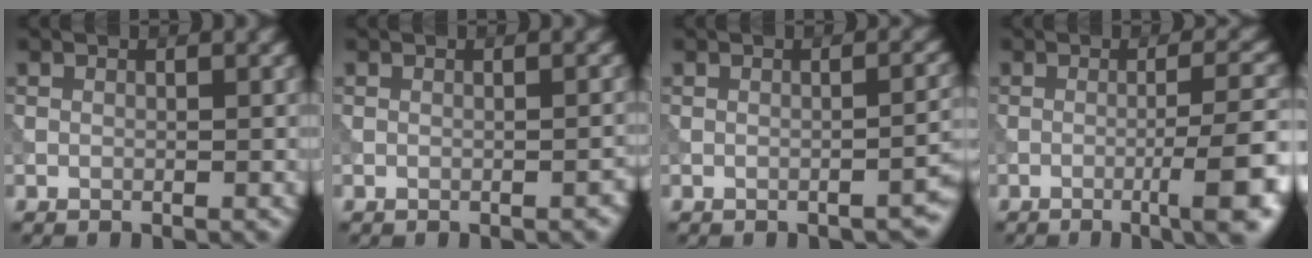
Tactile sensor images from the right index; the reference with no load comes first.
{"total": 0.7, "force": [-0.5, 0.2, 0.4], "torque": [-0.007, 0.002, -0.005]}
{"total": 2.5, "force": [-1.8, 0.7, 1.7], "torque": [-0.012, 0.010, -0.025]}
{"total": 6.9, "force": [-2.4, 1.4, 6.3], "torque": [-0.080, 0.009, -0.037]}